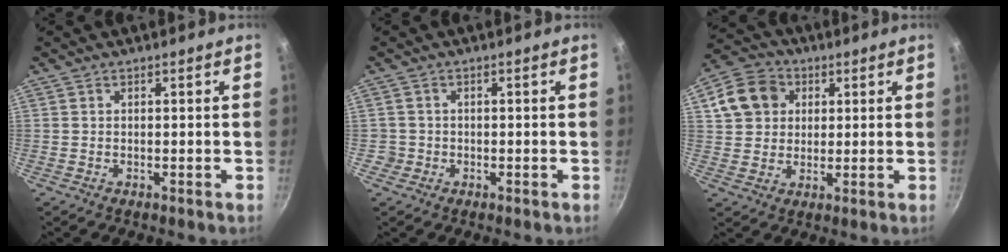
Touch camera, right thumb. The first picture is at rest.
{"total": 1.9, "force": [-0.6, 1.8, 0.2], "torque": [0.008, 0.013, -0.005]}
{"total": 10.6, "force": [3.3, 8.9, 4.7], "torque": [-0.061, 0.012, 0.050]}